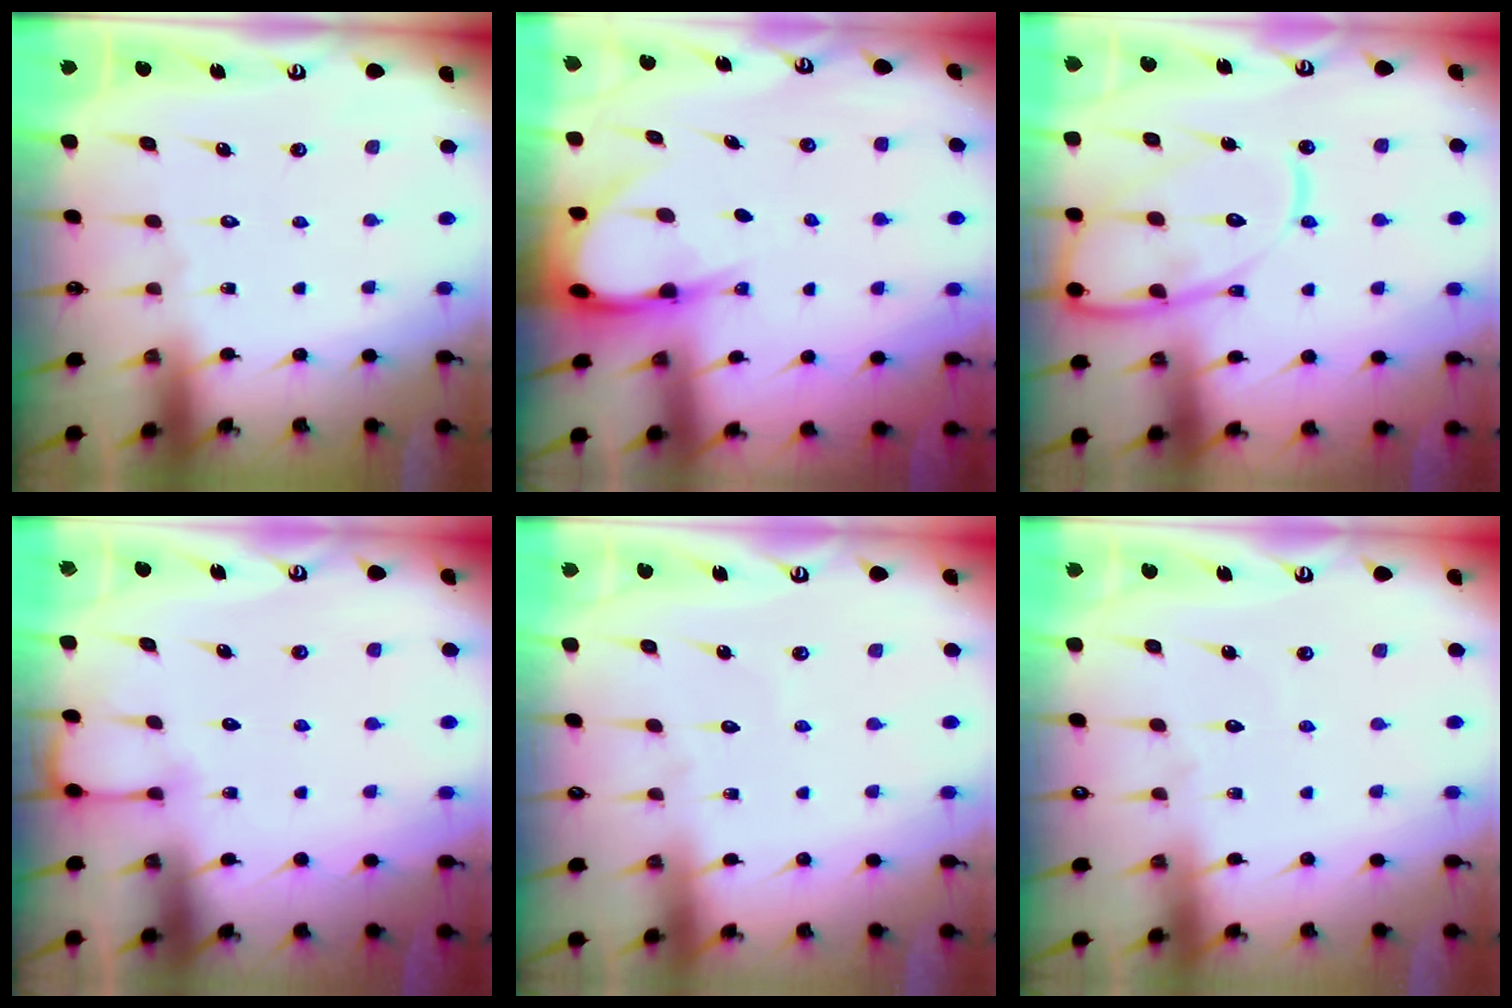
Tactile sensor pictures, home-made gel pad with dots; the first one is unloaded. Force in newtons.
{"total": 6.4, "press": 6.4, "slide": 0.8}
{"total": 15.5, "press": 15.5, "slide": 1.6}
{"total": 5.1, "press": 5.1, "slide": 0.3}
{"total": 2.0, "press": 2.0, "slide": 0.1}
{"total": 2.1, "press": 2.1, "slide": 0.3}